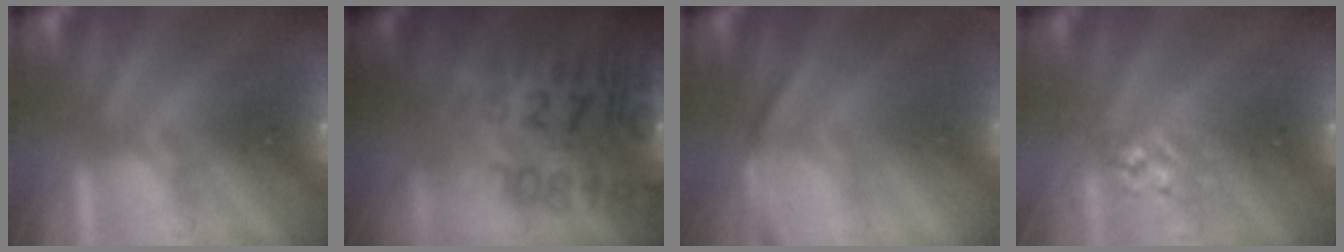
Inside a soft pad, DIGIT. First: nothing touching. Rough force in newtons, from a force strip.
{"total": 2.9}
{"total": 2.6}
{"total": 2.8}